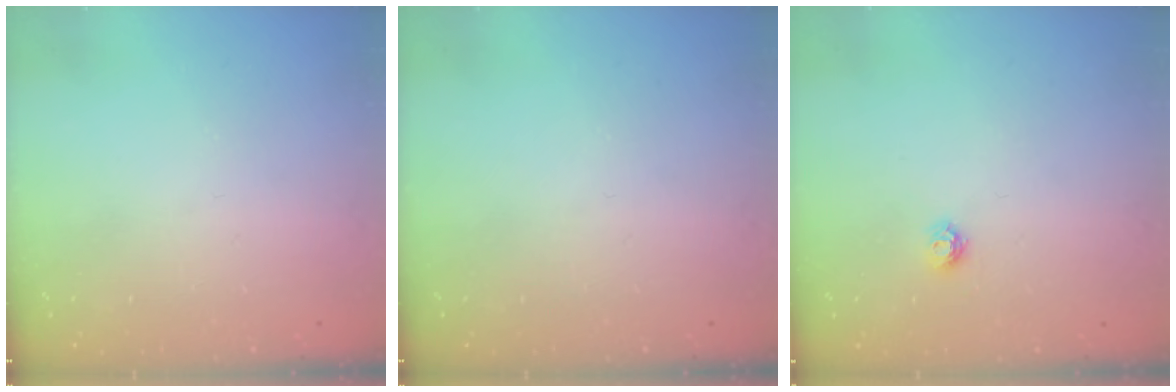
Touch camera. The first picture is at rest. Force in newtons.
{"total": 0.0}
{"total": 4.6, "press": 4.6, "slide": 0.5}